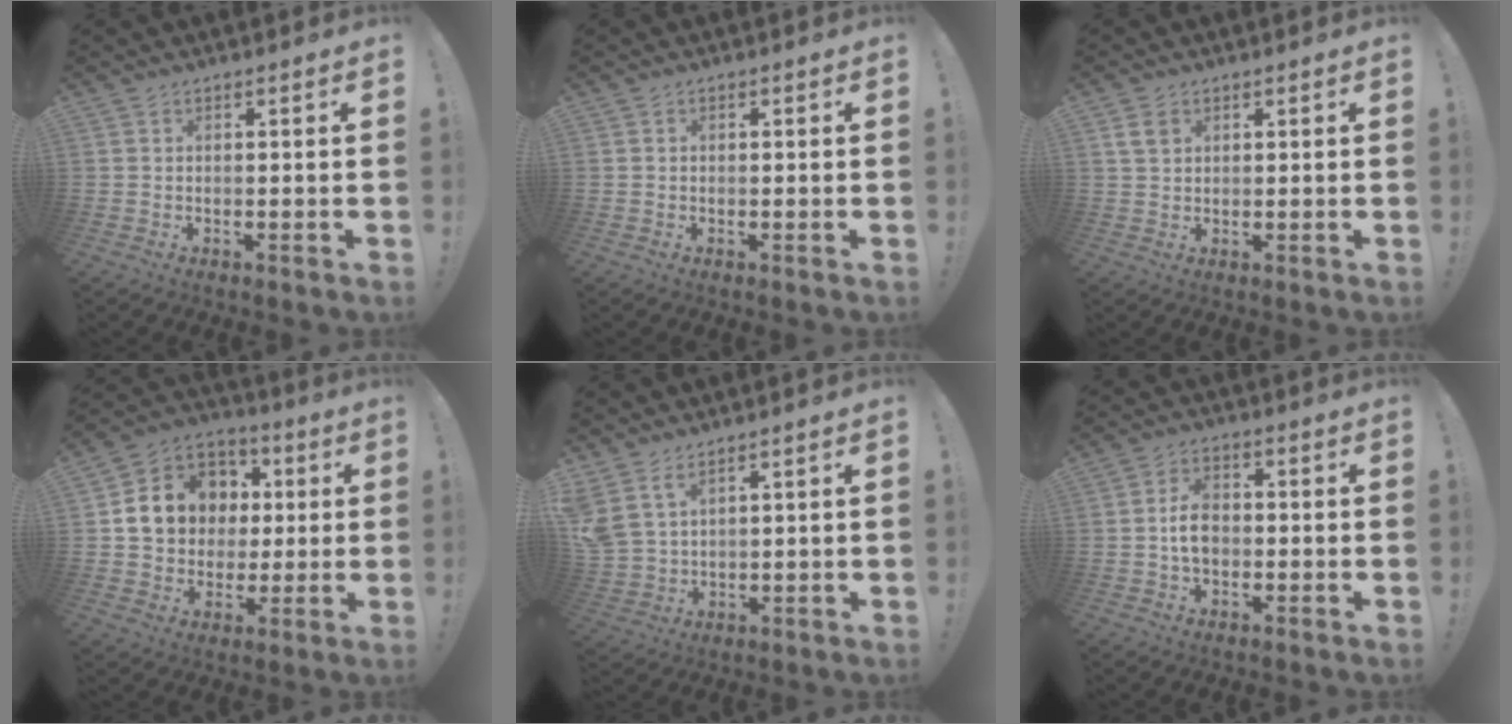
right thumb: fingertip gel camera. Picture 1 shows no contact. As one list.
[{"total": 0.5, "force": [-0.2, 0.5, 0.1], "torque": [-0.006, 0.004, -0.003]}, {"total": 4.0, "force": [1.7, 2.8, 2.3], "torque": [-0.033, 0.001, 0.033]}, {"total": 14.2, "force": [2.1, 12.7, 5.9], "torque": [-0.078, 0.001, 0.062]}, {"total": 6.3, "force": [4.5, 3.0, 3.4], "torque": [-0.077, -0.022, 0.091]}, {"total": 6.8, "force": [-1.0, 4.8, 4.6], "torque": [-0.067, 0.010, -0.019]}]